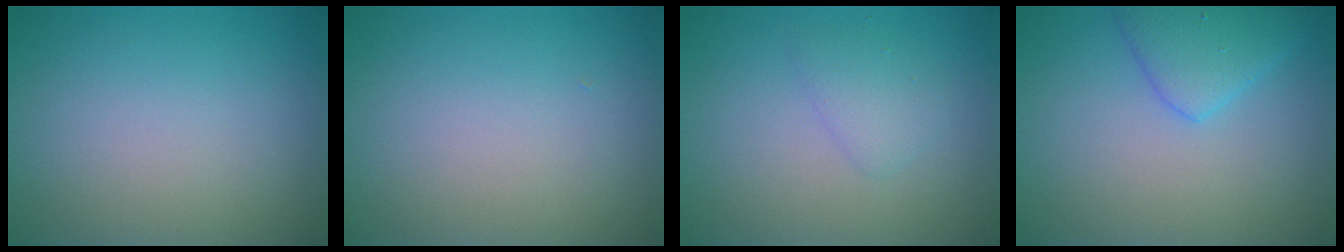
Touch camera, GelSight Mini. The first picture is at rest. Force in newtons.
{"total": 0.0}
{"total": 1.7, "press": 1.7, "slide": 0.1}
{"total": 3.3, "press": 3.3, "slide": 0.2}